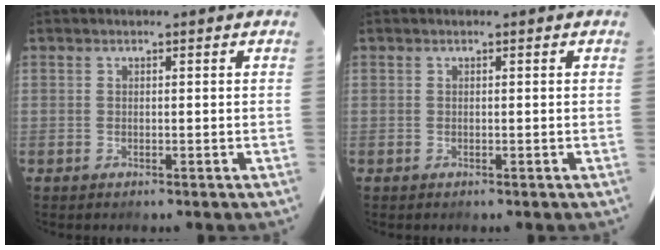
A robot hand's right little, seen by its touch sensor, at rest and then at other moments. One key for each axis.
{"total": 0.0}